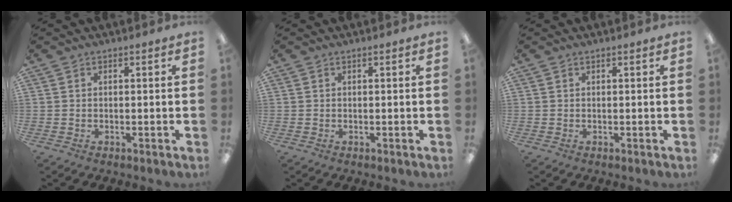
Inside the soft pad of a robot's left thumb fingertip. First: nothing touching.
{"total": 0.0}
{"total": 0.0}